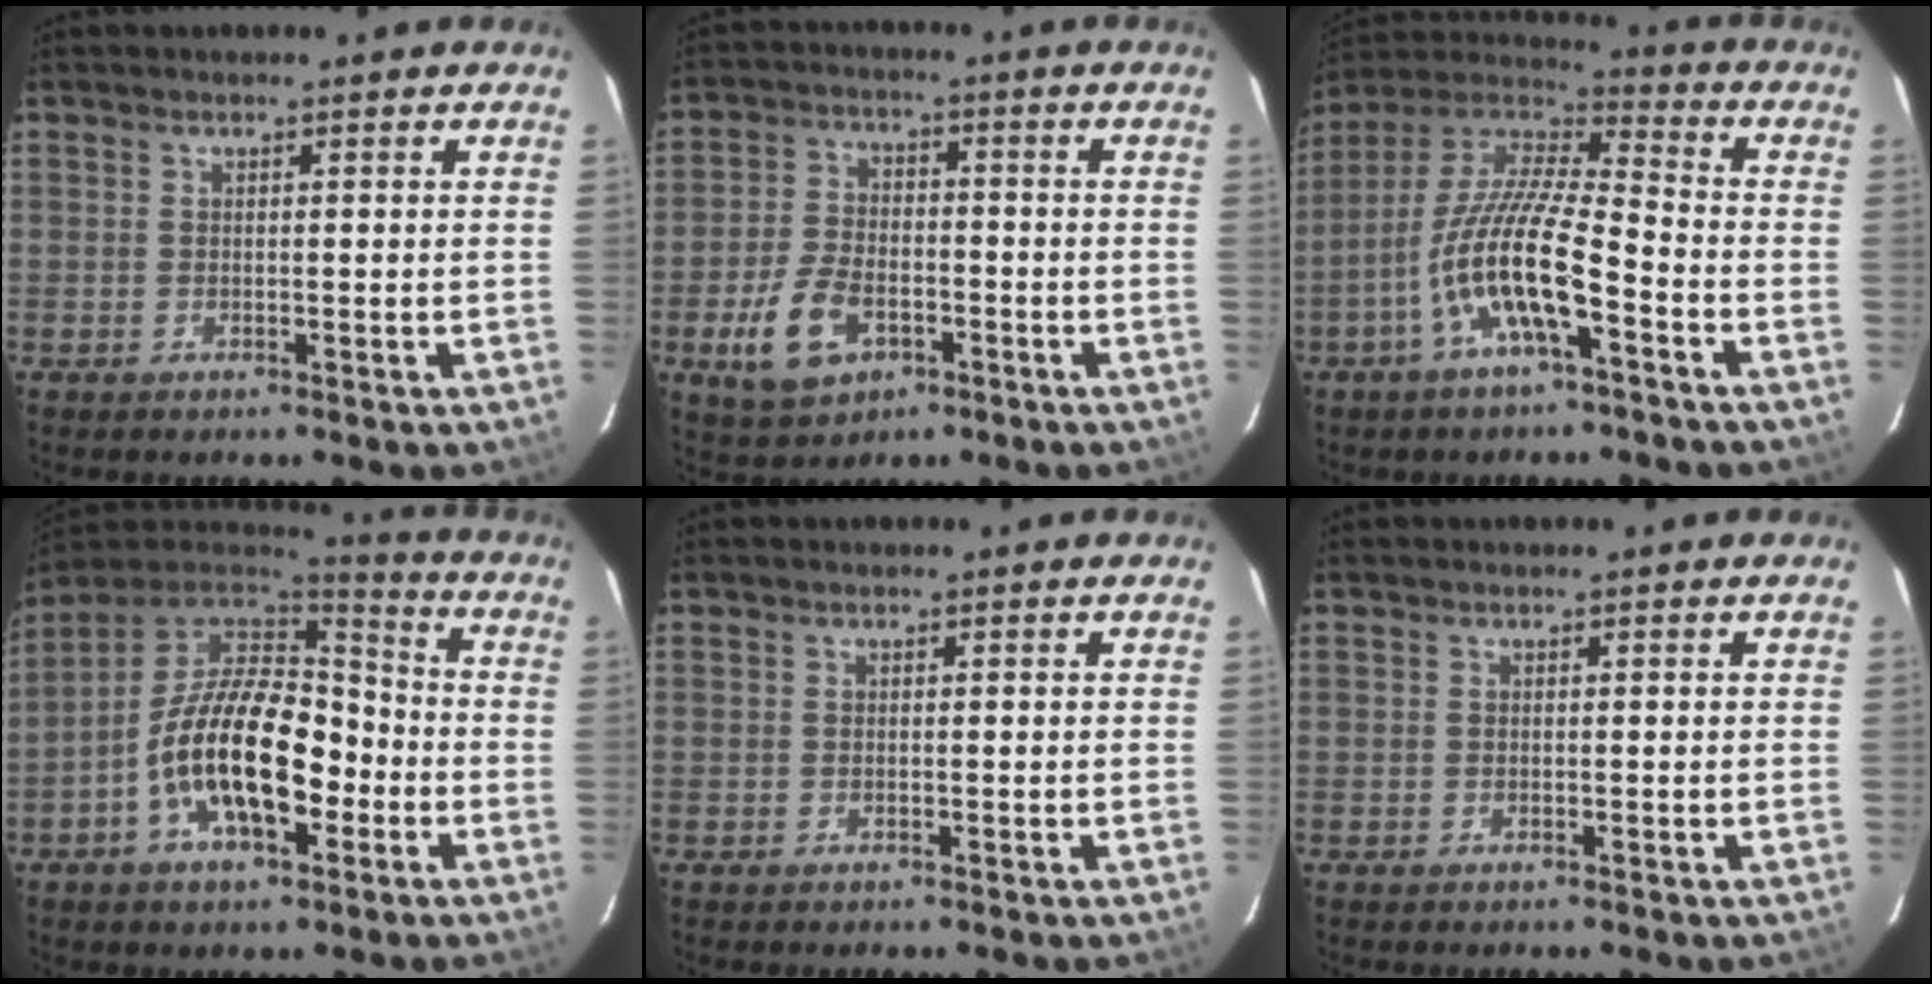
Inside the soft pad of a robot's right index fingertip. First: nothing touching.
{"total": 10.6, "force": [-4.5, 6.5, 7.0], "torque": [-0.160, 0.002, -0.074]}
{"total": 15.0, "force": [-6.0, 3.0, 13.4], "torque": [-0.261, -0.006, -0.122]}
{"total": 17.4, "force": [-5.2, 8.1, 14.5], "torque": [-0.270, 0.006, -0.093]}
{"total": 0.0}
{"total": 0.0}